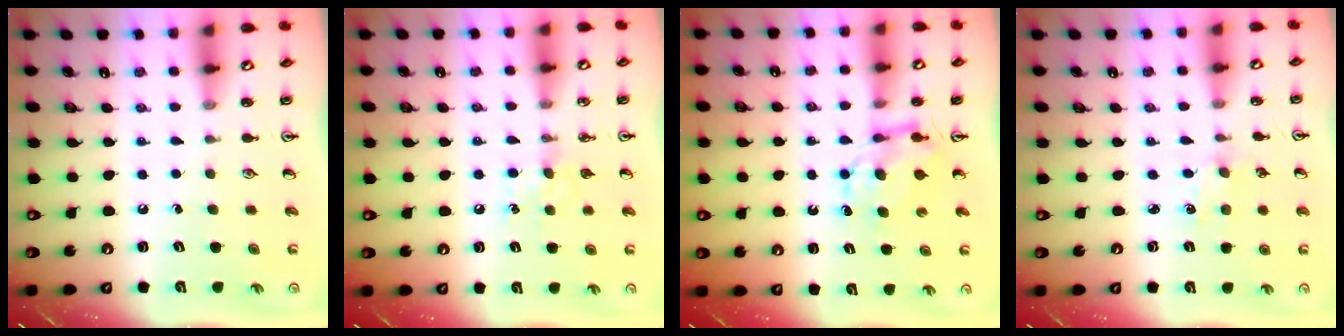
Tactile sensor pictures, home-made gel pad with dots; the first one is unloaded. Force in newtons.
{"total": 6.6, "press": 6.6, "slide": 0.9}
{"total": 6.8, "press": 6.8, "slide": 0.5}
{"total": 0.7, "press": 0.7, "slide": 0.2}